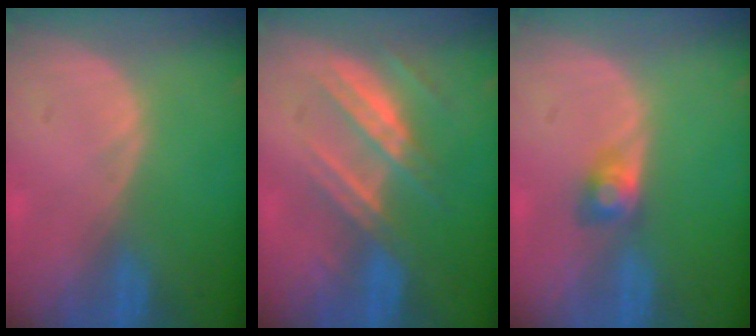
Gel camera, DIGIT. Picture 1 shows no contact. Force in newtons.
{"total": 7.4, "press": 6.8, "slide": 3.0}
{"total": 2.6, "press": 2.5, "slide": 0.7}